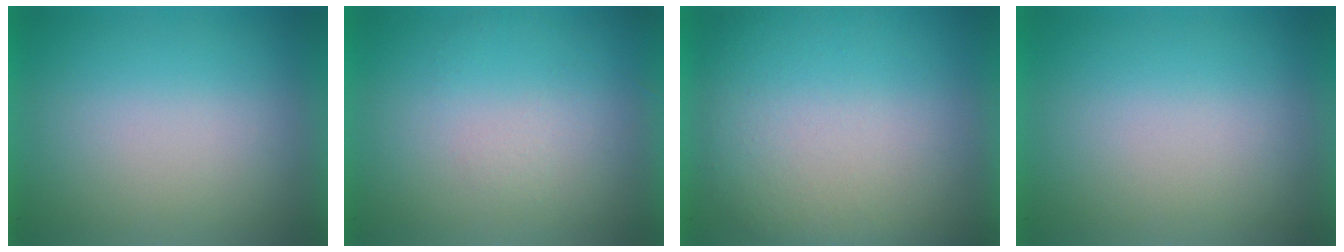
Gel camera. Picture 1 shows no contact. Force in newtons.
{"total": 1.3}
{"total": 3.0}
{"total": 0.0}